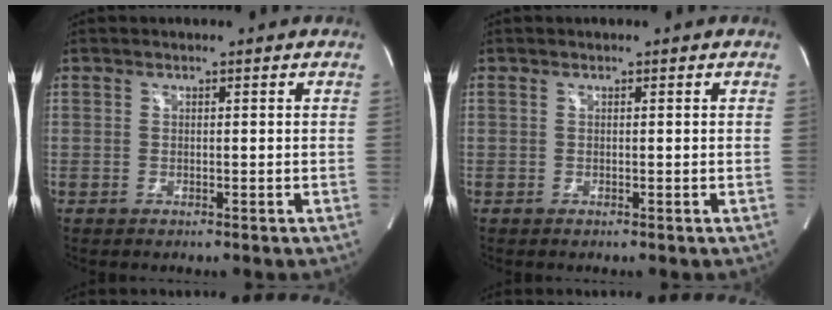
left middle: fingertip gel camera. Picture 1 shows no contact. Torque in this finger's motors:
{"motor_torque": [-0.03, -0.03, -0.10, 0.00]}